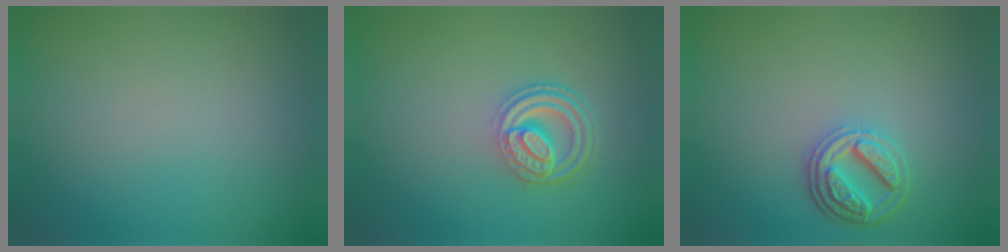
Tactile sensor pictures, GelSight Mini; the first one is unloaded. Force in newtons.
{"total": 4.3, "press": 3.3, "slide": 2.8}
{"total": 3.7, "press": 3.0, "slide": 2.1}